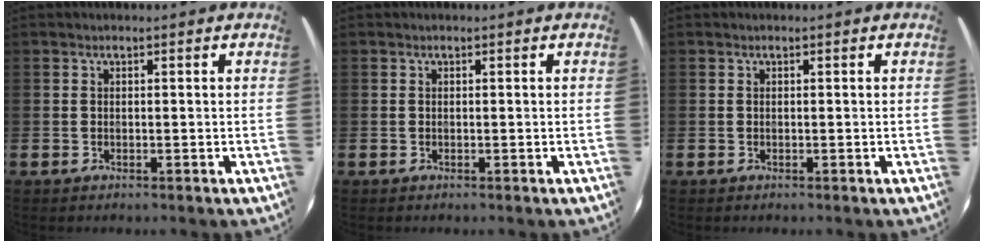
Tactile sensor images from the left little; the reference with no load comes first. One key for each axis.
{"total": 0.0}
{"total": 0.0}